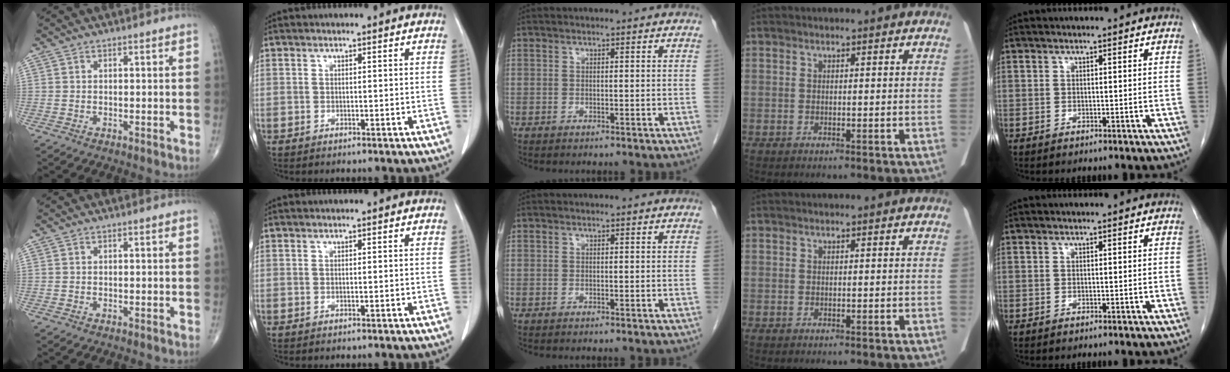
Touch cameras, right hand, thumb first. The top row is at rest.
{}